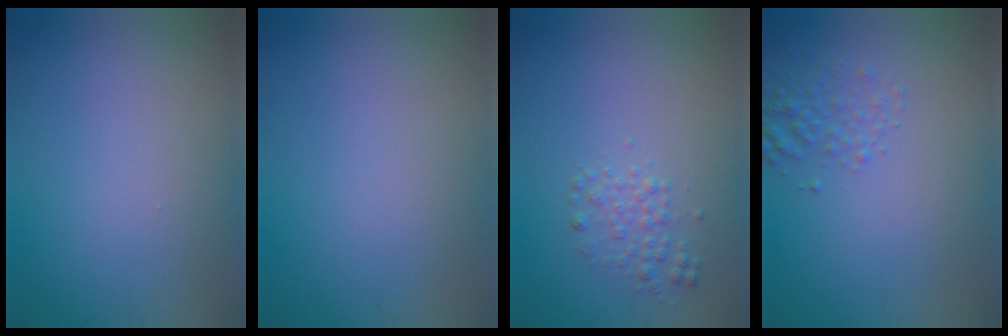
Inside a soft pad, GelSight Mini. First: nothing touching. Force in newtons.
{"total": 0.0}
{"total": 1.6, "press": 1.6, "slide": 0.0}
{"total": 1.8, "press": 1.8, "slide": 0.1}